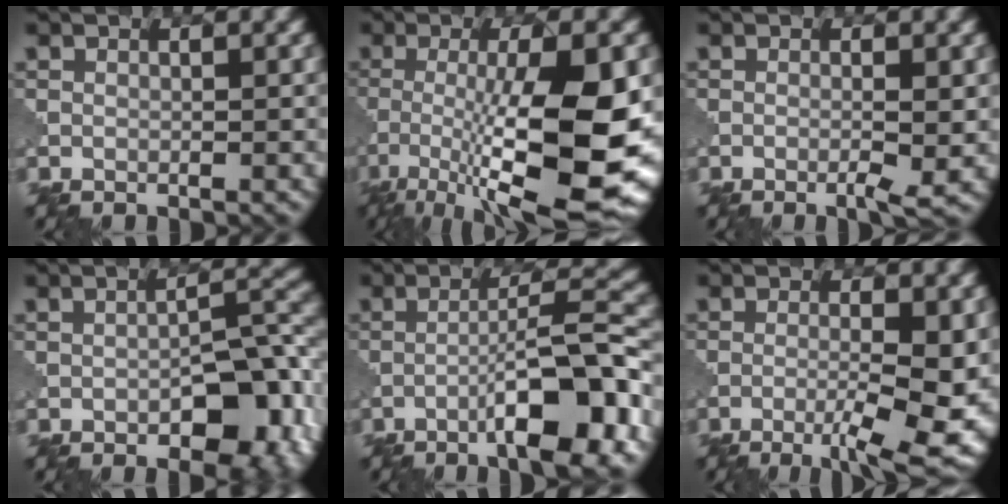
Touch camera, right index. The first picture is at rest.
{"total": 13.8, "force": [-3.4, 3.9, 12.8], "torque": [-0.212, -0.013, -0.059]}
{"total": 2.2, "force": [-0.6, 0.2, 2.1], "torque": [-0.036, -0.001, -0.014]}
{"total": 8.3, "force": [-3.7, 3.6, 6.6], "torque": [-0.081, 0.010, -0.052]}
{"total": 8.7, "force": [-4.2, 1.3, 7.6], "torque": [-0.109, 0.022, -0.071]}
{"total": 7.5, "force": [-2.6, 1.4, 6.9], "torque": [-0.110, -0.005, -0.040]}